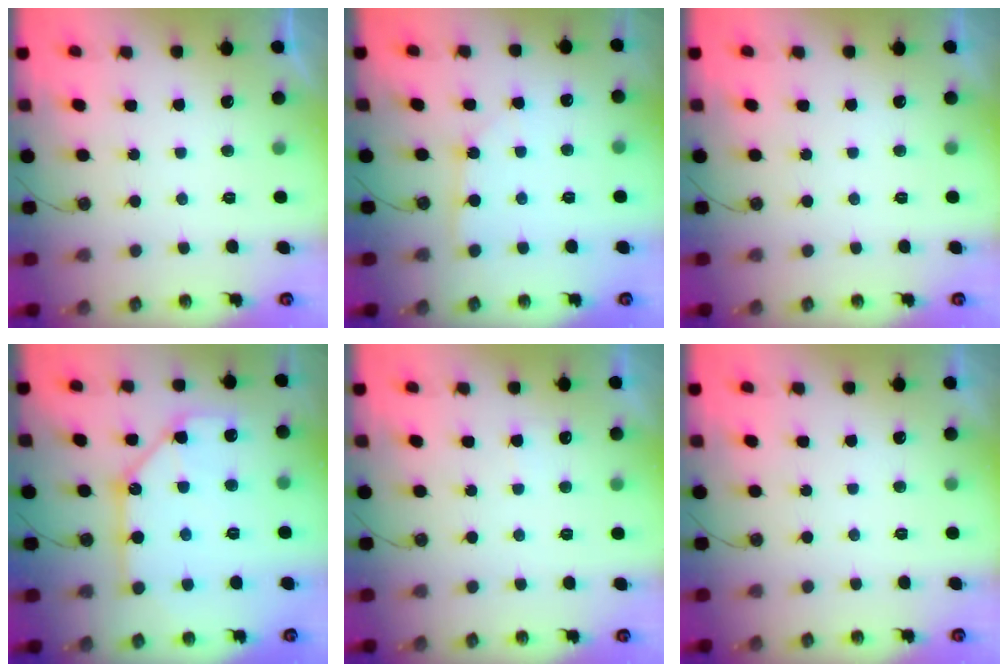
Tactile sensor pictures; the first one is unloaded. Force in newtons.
{"total": 1.9, "press": 1.8, "slide": 0.2}
{"total": 0.0}
{"total": 11.6, "press": 11.5, "slide": 1.2}
{"total": 3.9, "press": 3.9, "slide": 0.6}
{"total": 0.0}